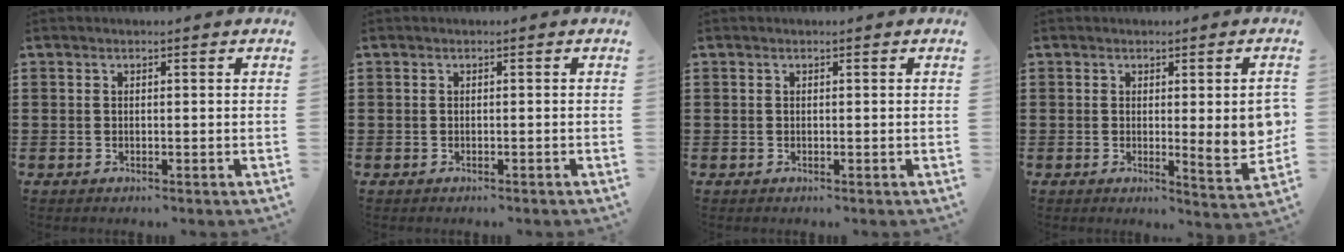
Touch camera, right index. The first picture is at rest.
{"total": 0.0}
{"total": 0.0}
{"total": 6.0, "force": [0.4, 1.1, 5.9], "torque": [-0.079, -0.015, 0.005]}